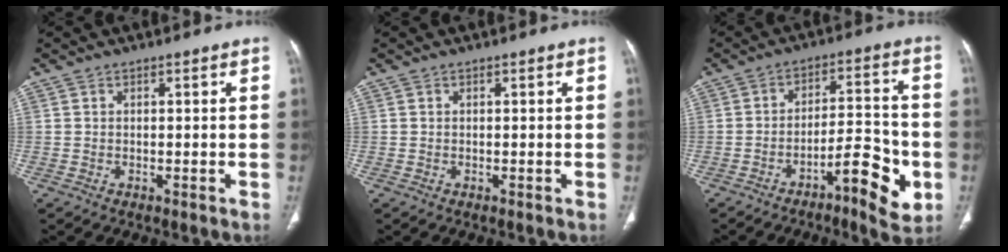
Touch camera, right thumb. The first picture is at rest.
{"total": 0.0}
{"total": 11.7, "force": [-5.0, 3.7, 10.0], "torque": [-0.132, 0.035, -0.073]}